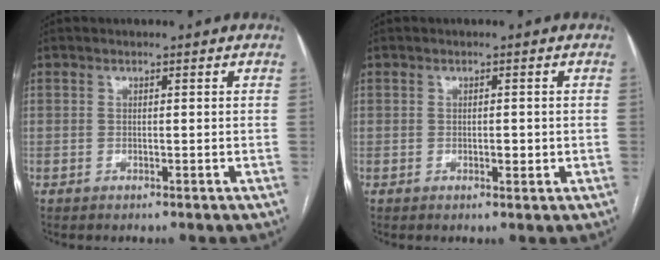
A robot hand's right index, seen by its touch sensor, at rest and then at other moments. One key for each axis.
{"total": 1.4, "fx": -0.2, "fy": 0.7, "fz": 1.3, "tx": -0.017, "ty": 0.000, "tz": 0.000}